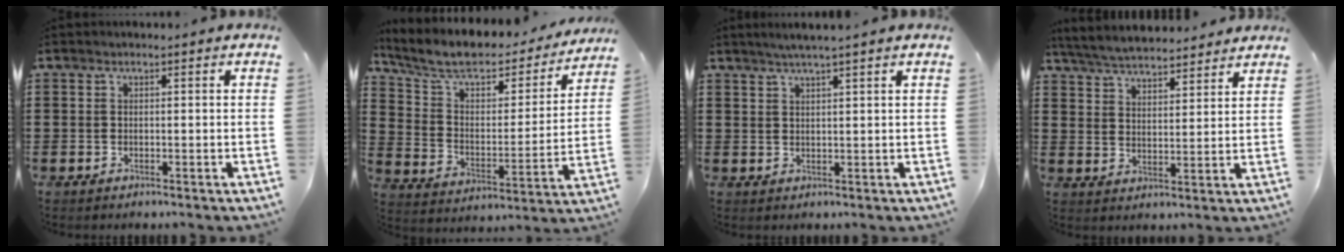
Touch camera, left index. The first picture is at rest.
{"total": 8.2, "force": [6.7, 2.6, 4.0], "torque": [-0.107, -0.043, 0.113]}
{"total": 2.3, "force": [2.0, -0.4, 1.2], "torque": [-0.027, 0.002, 0.036]}
{"total": 5.2, "force": [5.1, 0.5, 0.9], "torque": [-0.039, -0.020, 0.092]}